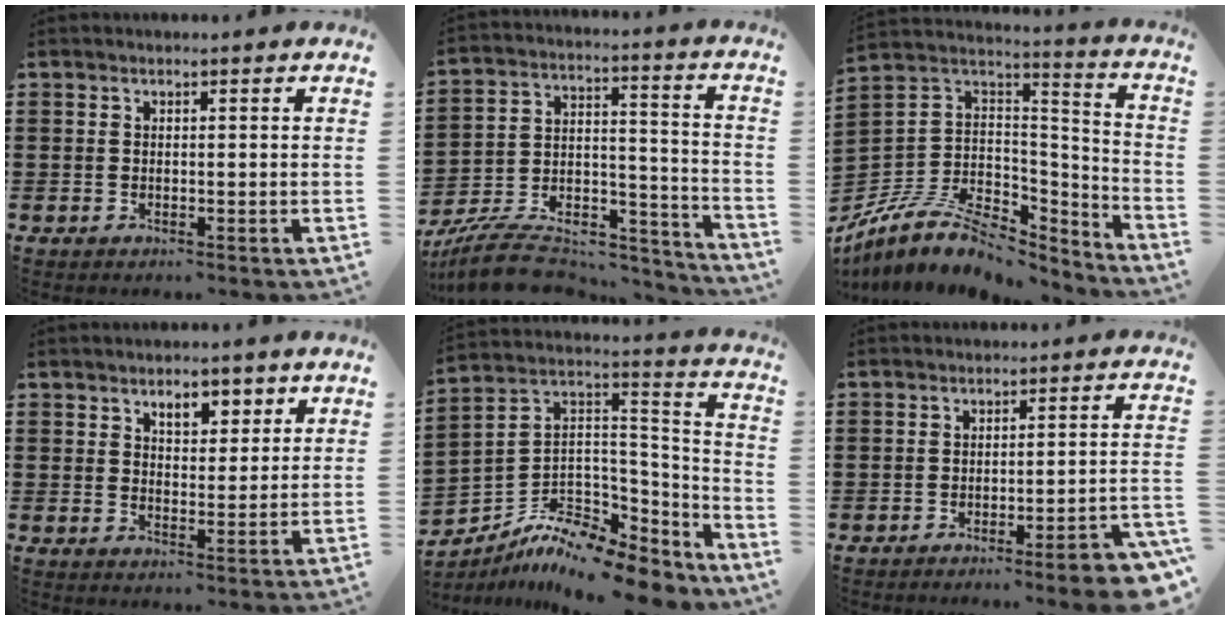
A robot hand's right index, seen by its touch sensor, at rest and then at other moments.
{"total": 10.6, "force": [-9.1, 3.2, 4.2], "torque": [-0.073, 0.027, -0.174]}
{"total": 10.0, "force": [-6.5, 5.2, 5.6], "torque": [-0.126, 0.007, -0.124]}
{"total": 4.4, "force": [2.8, 2.5, 2.3], "torque": [-0.034, 0.002, 0.043]}
{"total": 9.3, "force": [-7.7, 3.4, 3.9], "torque": [-0.085, 0.004, -0.151]}
{"total": 5.4, "force": [-4.2, 0.0, 3.4], "torque": [-0.055, -0.011, -0.079]}